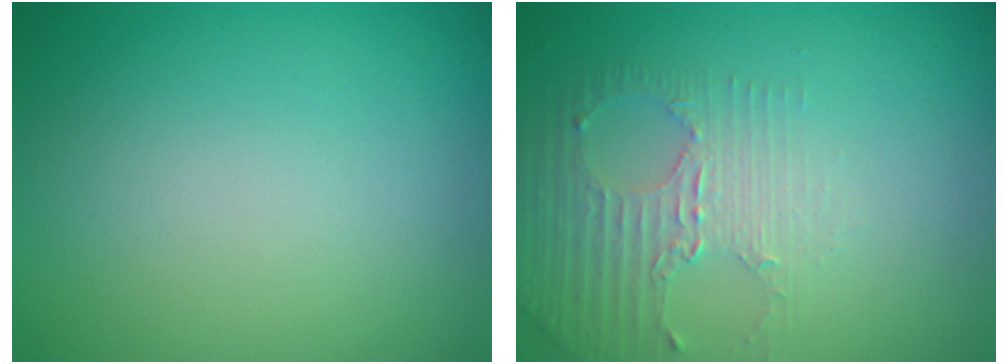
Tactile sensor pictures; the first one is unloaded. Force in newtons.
{"total": 2.9, "press": 2.3, "slide": 1.8}